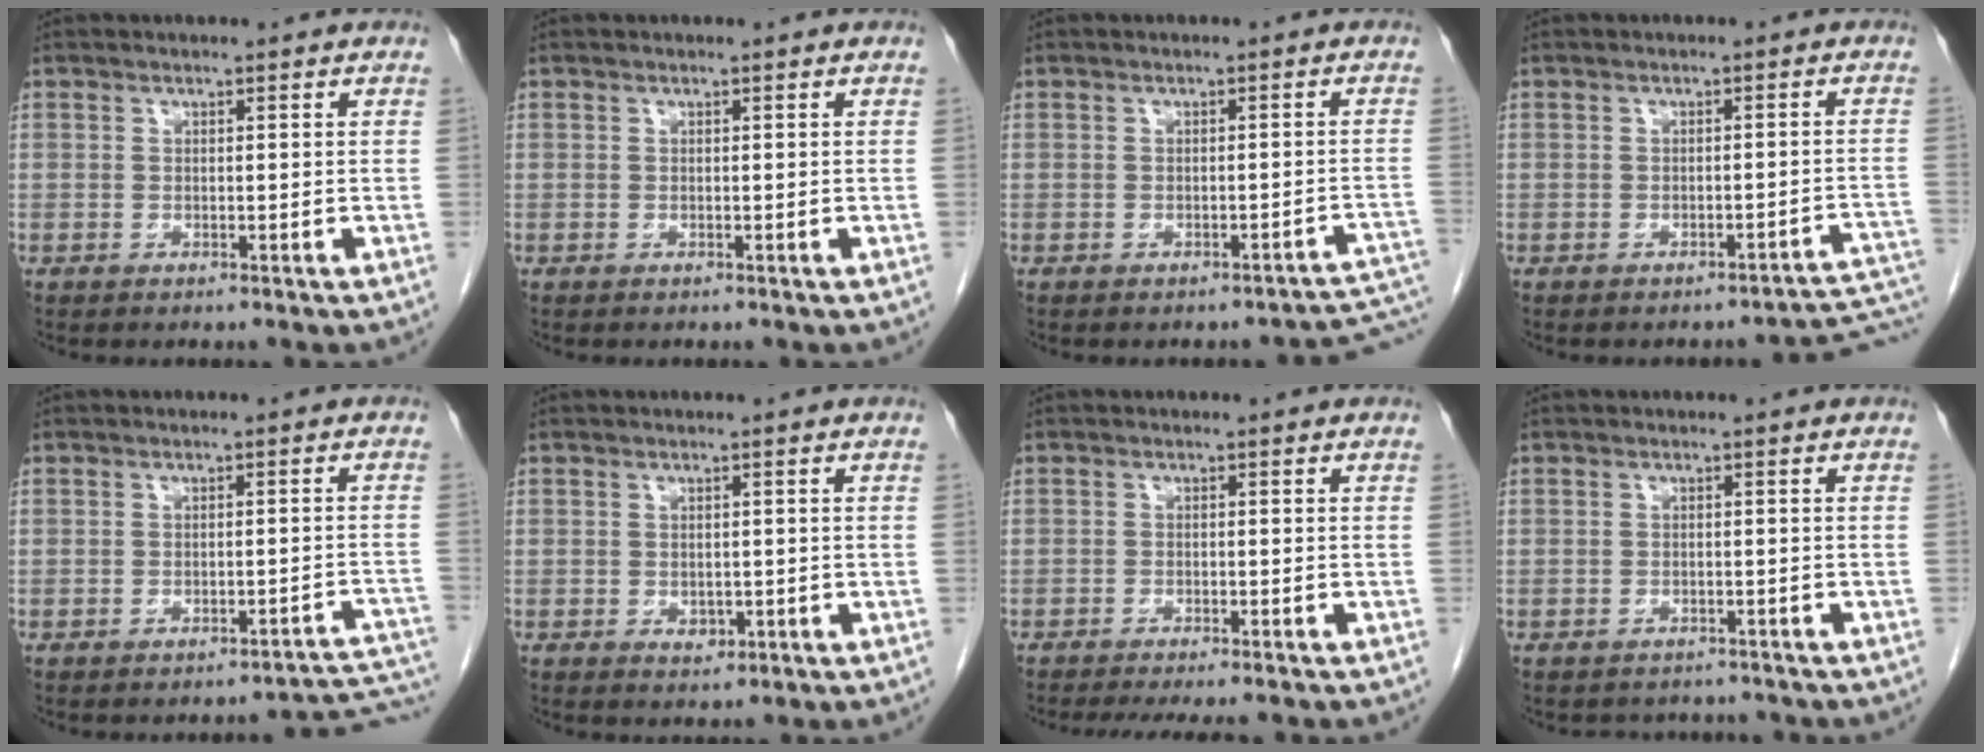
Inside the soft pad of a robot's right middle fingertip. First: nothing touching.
{"total": 0.0}
{"total": 5.2, "force": [-4.9, 1.3, 1.0], "torque": [0.007, 0.000, -0.048]}
{"total": 5.8, "force": [-5.8, 0.3, 0.8], "torque": [0.016, 0.021, -0.054]}
{"total": 7.2, "force": [-7.2, 0.2, -0.2], "torque": [0.030, 0.022, -0.073]}
{"total": 1.7, "force": [-0.4, 1.3, 1.1], "torque": [-0.012, 0.001, 0.001]}
{"total": 8.7, "force": [-7.6, 1.3, 4.0], "torque": [-0.055, -0.015, -0.100]}
{"total": 3.9, "force": [-3.6, 1.6, 0.1], "torque": [-0.004, 0.003, -0.044]}